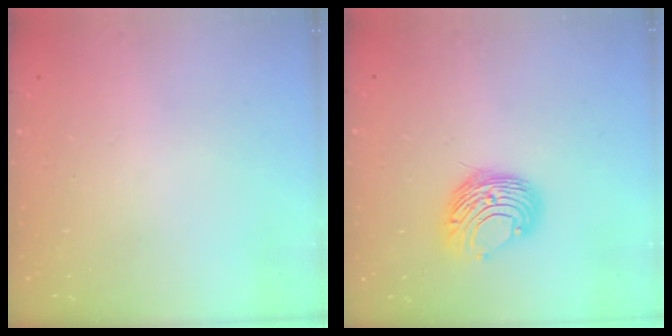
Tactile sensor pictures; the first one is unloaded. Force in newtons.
{"total": 9.7, "press": 9.7, "slide": 1.0}